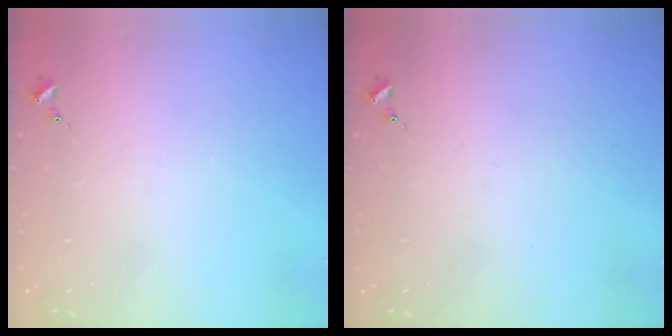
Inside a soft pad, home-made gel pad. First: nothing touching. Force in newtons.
{"total": 0.0}